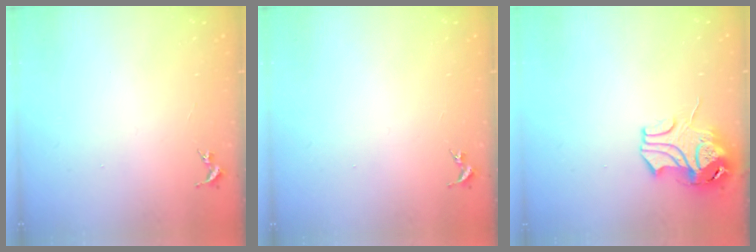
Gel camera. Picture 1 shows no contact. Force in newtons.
{"total": 0.0}
{"total": 10.8, "press": 10.7, "slide": 1.3}